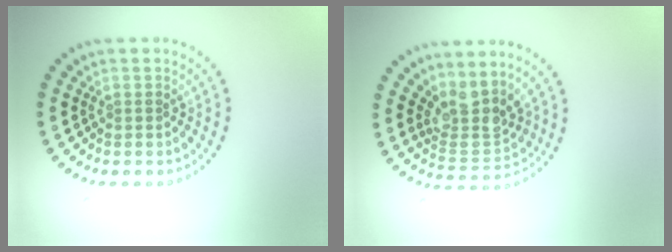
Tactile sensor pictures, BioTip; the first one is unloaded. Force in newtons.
{"total": 3.8, "press": 2.8, "slide": 2.6}